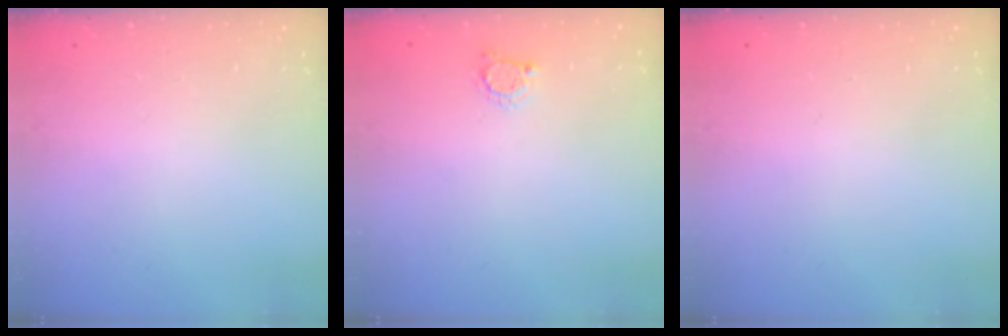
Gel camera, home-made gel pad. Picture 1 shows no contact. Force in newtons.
{"total": 3.6, "press": 3.6, "slide": 0.5}
{"total": 0.0}